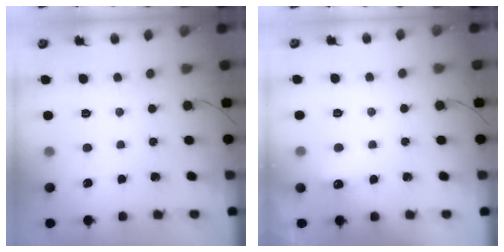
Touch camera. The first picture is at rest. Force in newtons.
{"total": 7.0, "press": 4.3, "slide": 5.6}